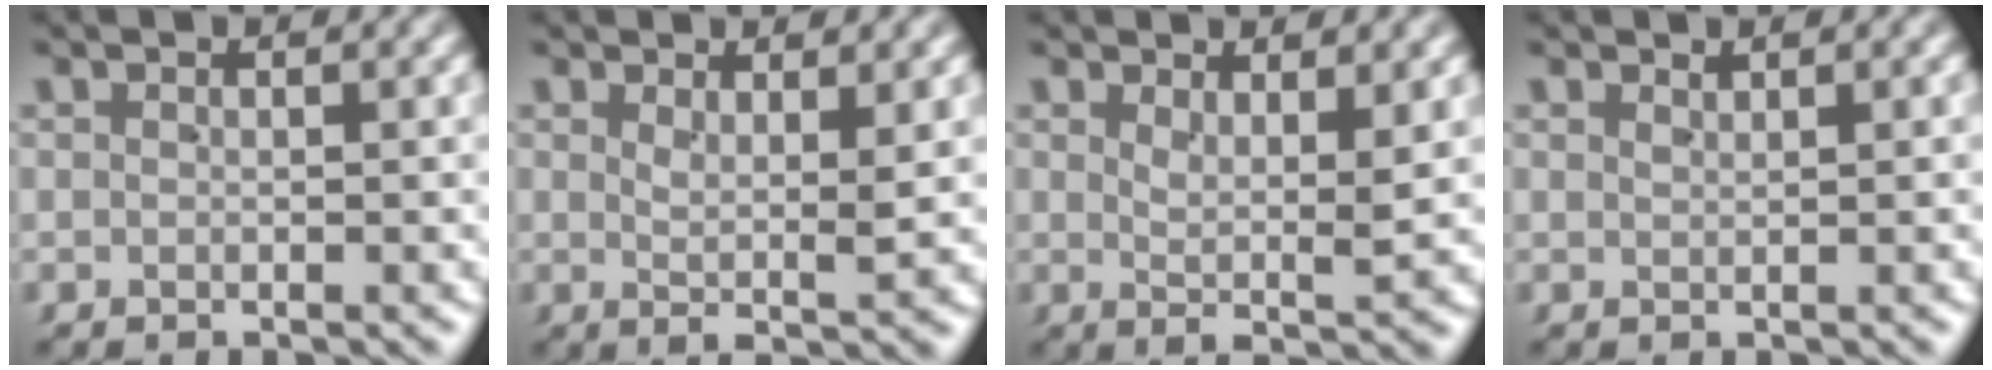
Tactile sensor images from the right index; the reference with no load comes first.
{"total": 2.1, "force": [0.9, -0.2, 1.9], "torque": [-0.034, -0.013, 0.022]}
{"total": 2.4, "force": [1.1, 0.0, 2.2], "torque": [-0.040, -0.015, 0.026]}
{"total": 0.7, "force": [0.6, -0.3, 0.2], "torque": [0.001, -0.004, 0.015]}